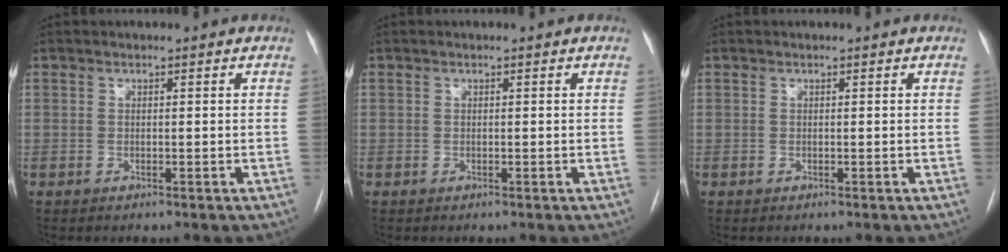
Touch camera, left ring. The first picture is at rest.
{"total": 0.0}
{"total": 0.0}